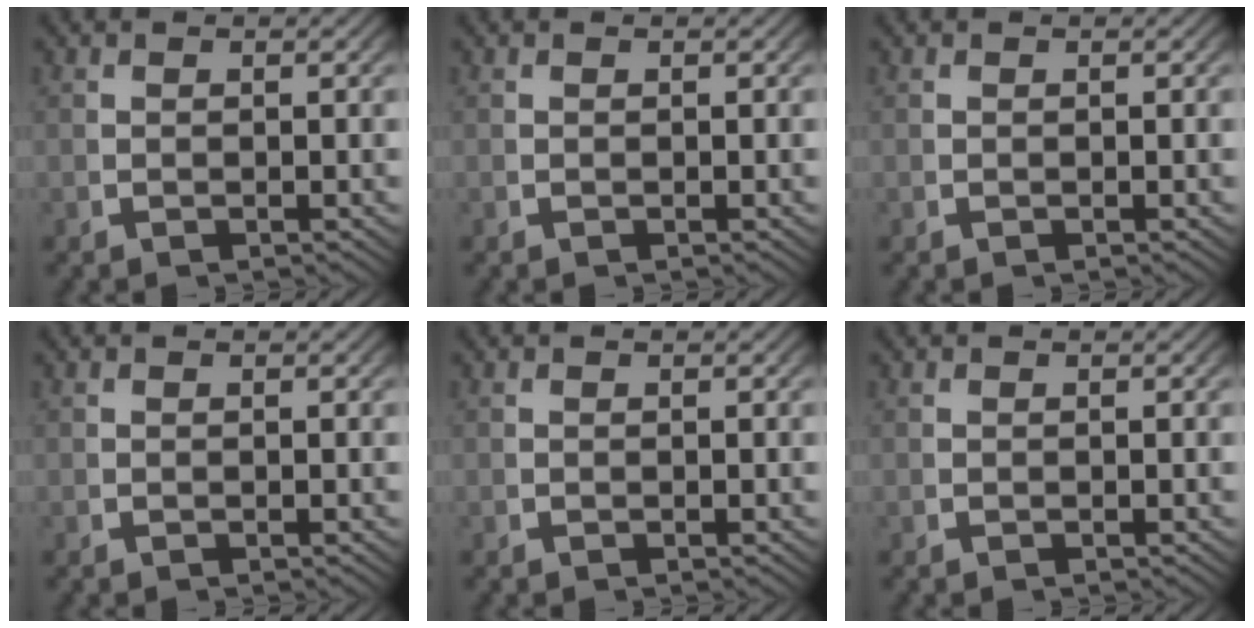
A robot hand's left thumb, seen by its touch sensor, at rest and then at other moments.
{"total": 0.0}
{"total": 0.0}
{"total": 0.0}
{"total": 0.0}
{"total": 0.0}